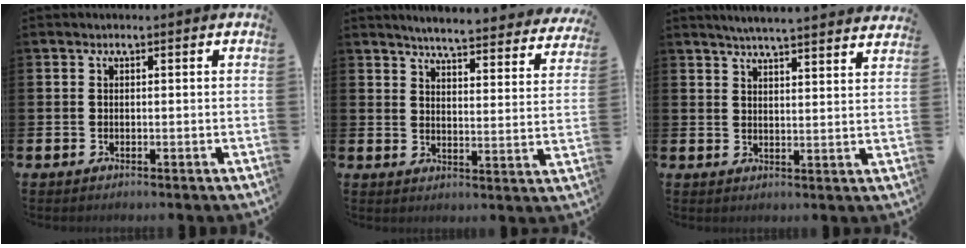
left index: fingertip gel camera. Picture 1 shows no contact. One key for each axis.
{"total": 5.1, "fx": 5.0, "fy": 0.1, "fz": 1.1, "tx": -0.039, "ty": -0.041, "tz": 0.083}
{"total": 5.0, "fx": 4.8, "fy": -0.6, "fz": 0.9, "tx": -0.028, "ty": -0.029, "tz": 0.085}